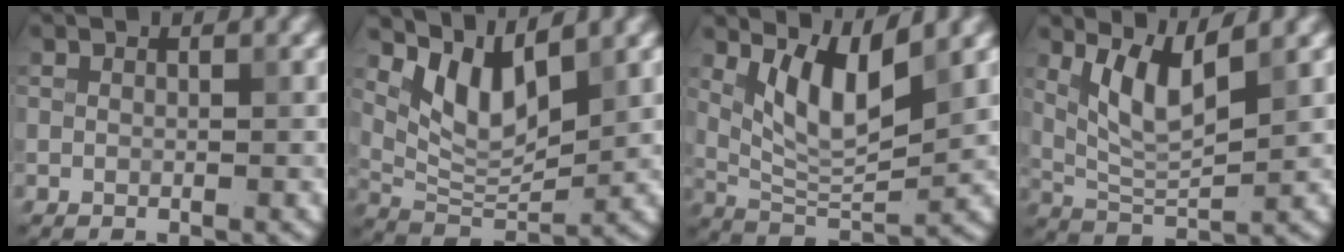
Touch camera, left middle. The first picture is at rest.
{"total": 5.7, "force": [3.4, 2.2, 4.0], "torque": [-0.086, -0.014, 0.066]}
{"total": 5.6, "force": [2.5, 1.9, 4.7], "torque": [-0.093, -0.015, 0.053]}
{"total": 4.6, "force": [2.1, 1.3, 3.9], "torque": [-0.086, -0.010, 0.047]}